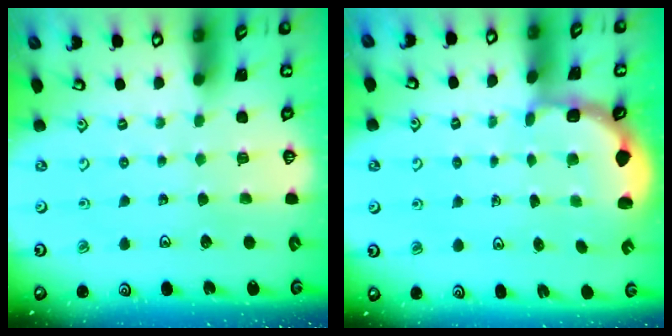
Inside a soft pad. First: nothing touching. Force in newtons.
{"total": 2.5, "press": 1.9, "slide": 1.6}